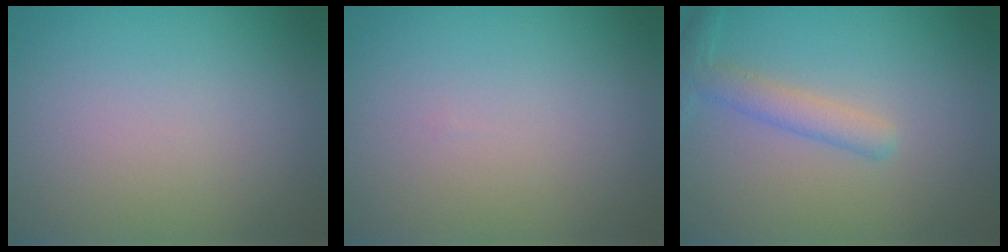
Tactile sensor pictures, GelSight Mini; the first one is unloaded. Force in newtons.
{"total": 0.0}
{"total": 2.6, "press": 2.6, "slide": 0.1}